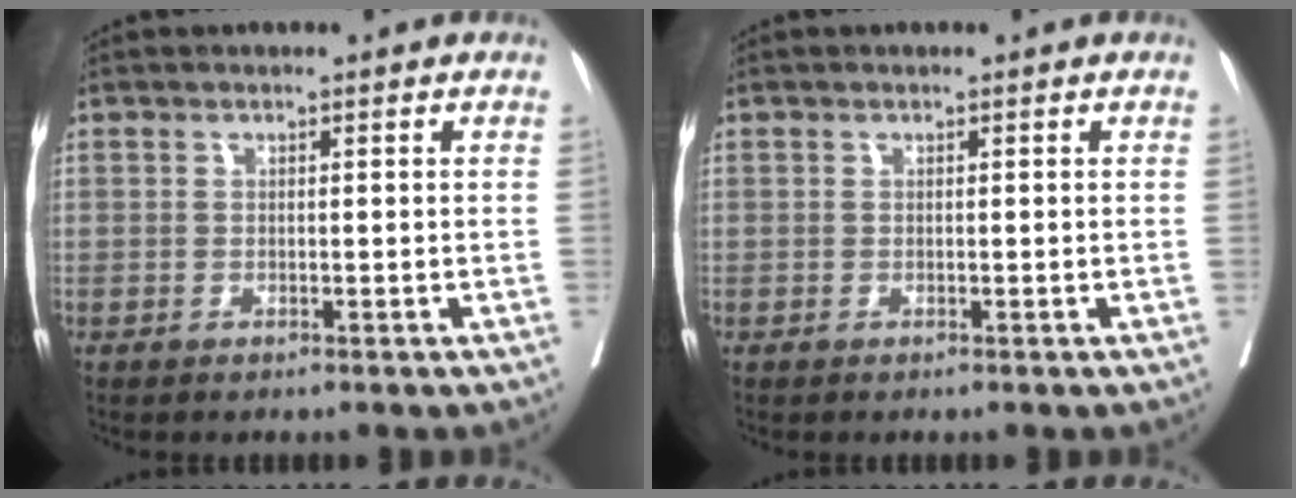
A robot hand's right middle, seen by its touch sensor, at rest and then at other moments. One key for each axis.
{"total": 0.0}